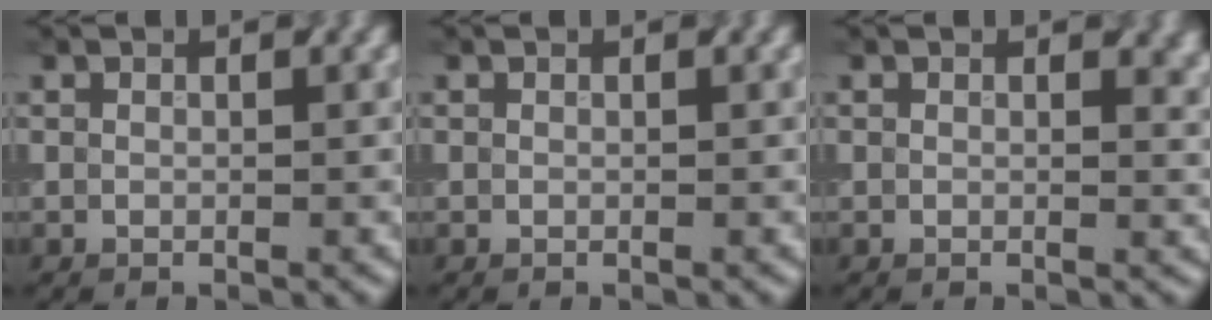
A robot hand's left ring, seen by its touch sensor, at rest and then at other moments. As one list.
[{"total": 0.0}, {"total": 2.1, "force": [0.7, 1.4, 1.5], "torque": [-0.012, -0.003, 0.008]}]